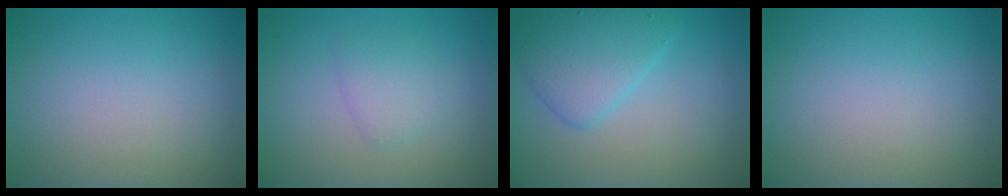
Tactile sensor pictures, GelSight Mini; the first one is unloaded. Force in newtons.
{"total": 1.8, "press": 1.8, "slide": 0.1}
{"total": 3.0, "press": 3.0, "slide": 0.1}
{"total": 0.0}